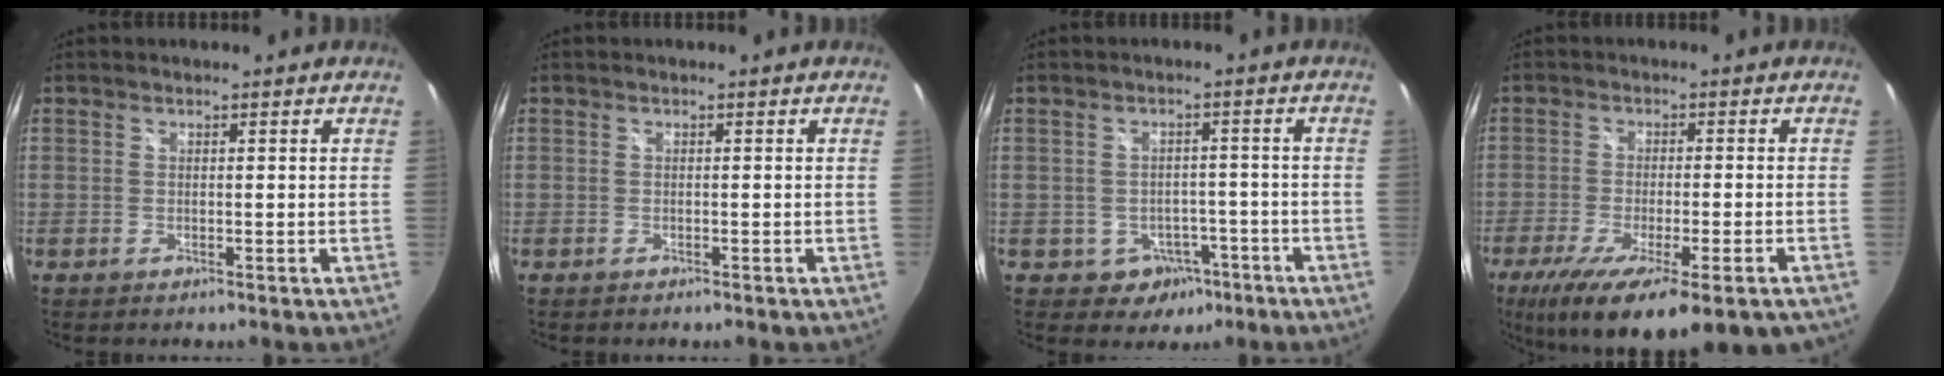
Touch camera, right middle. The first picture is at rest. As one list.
[{"total": 0.6, "force": [-0.5, 0.2, 0.2], "torque": [-0.005, 0.000, -0.006]}, {"total": 5.6, "force": [-2.9, 4.6, 1.2], "torque": [-0.032, 0.018, -0.023]}, {"total": 20.0, "force": [-13.2, 4.7, 14.3], "torque": [-0.254, -0.071, -0.189]}]